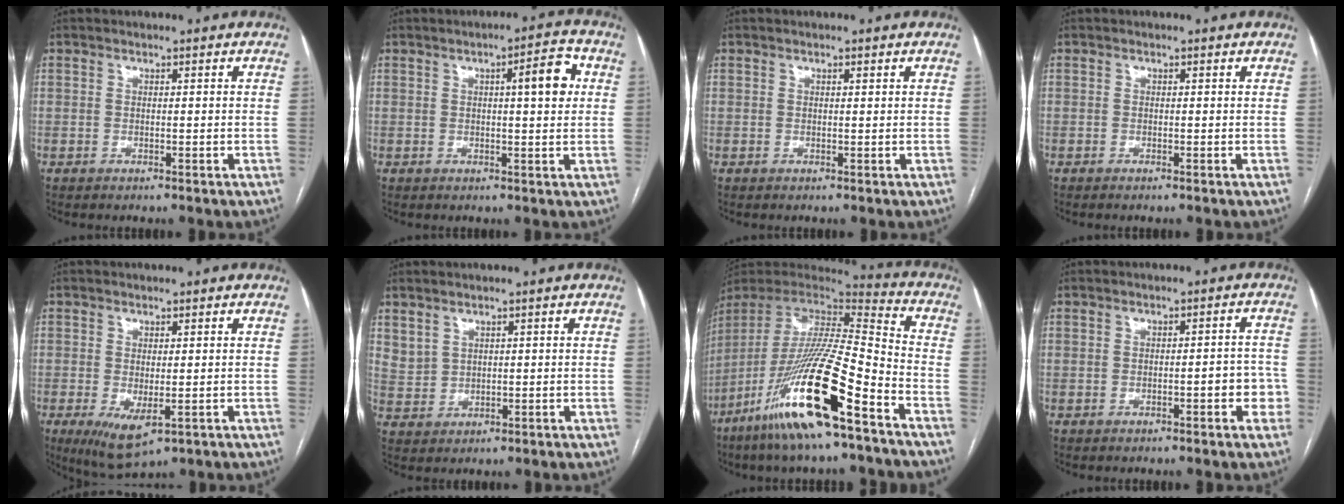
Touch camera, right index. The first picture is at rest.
{"total": 6.0, "force": [1.5, 1.0, 5.8], "torque": [-0.079, 0.012, 0.017]}
{"total": 0.5, "force": [0.3, 0.1, 0.4], "torque": [-0.006, 0.001, 0.004]}
{"total": 0.0}
{"total": 6.5, "force": [-2.2, 2.5, 5.6], "torque": [-0.093, -0.021, -0.022]}
{"total": 3.2, "force": [2.3, 2.0, 0.9], "torque": [-0.020, 0.001, 0.055]}
{"total": 23.6, "force": [-13.2, 1.9, 19.5], "torque": [-0.395, -0.053, -0.253]}
{"total": 3.7, "force": [-1.3, 1.1, 3.3], "torque": [-0.032, 0.015, -0.013]}